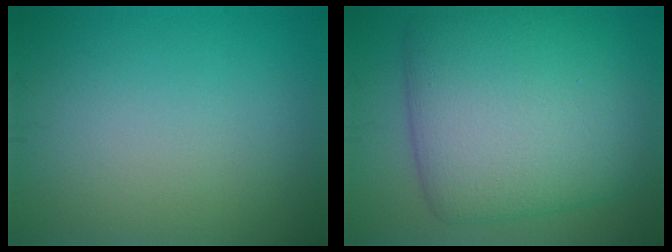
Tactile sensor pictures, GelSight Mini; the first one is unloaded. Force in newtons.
{"total": 12.5, "press": 12.5, "slide": 0.3}